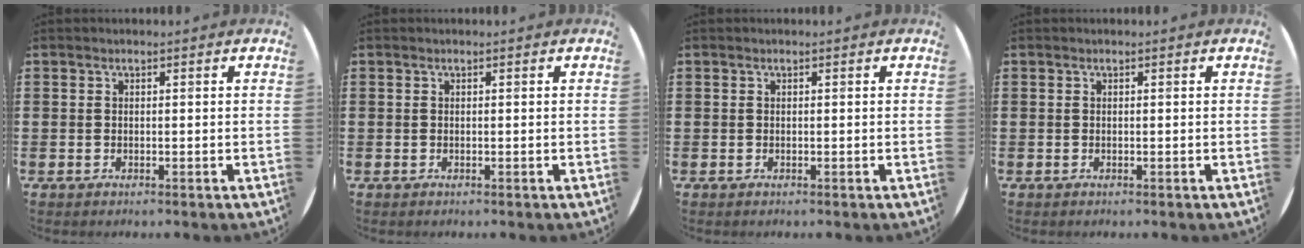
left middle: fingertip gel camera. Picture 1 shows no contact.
{"total": 0.0}
{"total": 0.0}
{"total": 0.0}